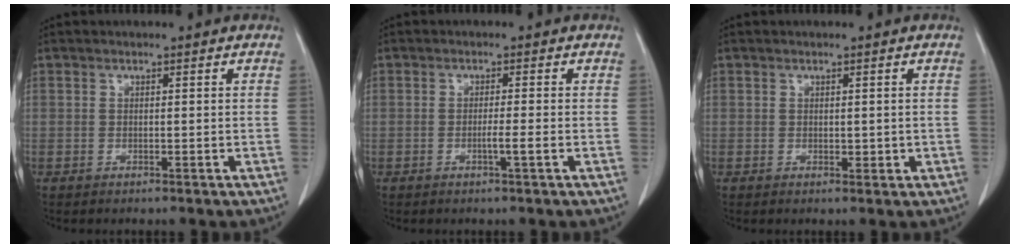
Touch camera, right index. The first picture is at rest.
{"total": 2.1, "force": [-0.7, -0.4, 1.9], "torque": [-0.033, -0.002, -0.013]}
{"total": 1.4, "force": [0.0, 0.8, 1.1], "torque": [-0.012, -0.003, 0.003]}